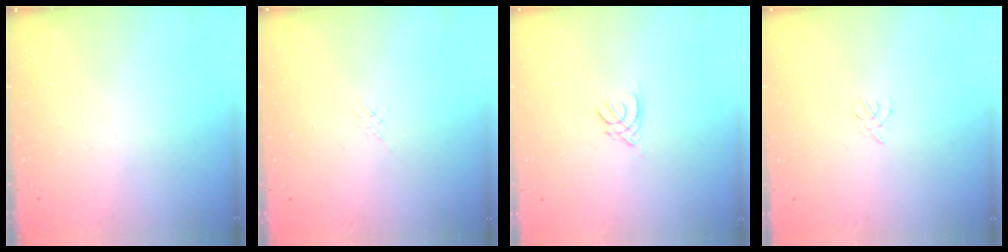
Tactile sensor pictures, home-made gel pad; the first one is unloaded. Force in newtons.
{"total": 1.7, "press": 1.6, "slide": 0.4}
{"total": 2.8, "press": 2.7, "slide": 0.5}
{"total": 1.3, "press": 1.2, "slide": 0.4}